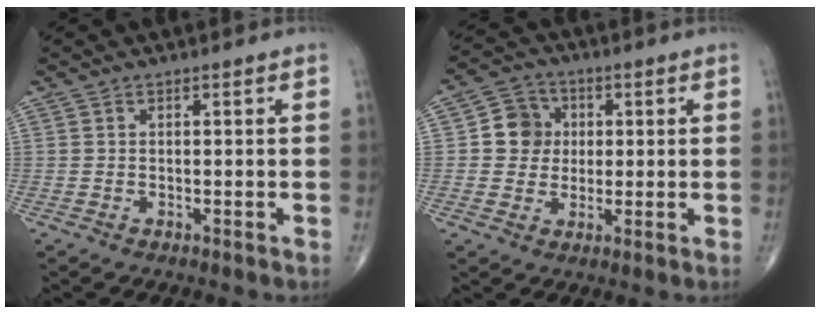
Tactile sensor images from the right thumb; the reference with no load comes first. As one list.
[{"total": 7.2, "force": [0.9, 6.6, 2.6], "torque": [-0.011, 0.005, 0.006]}]